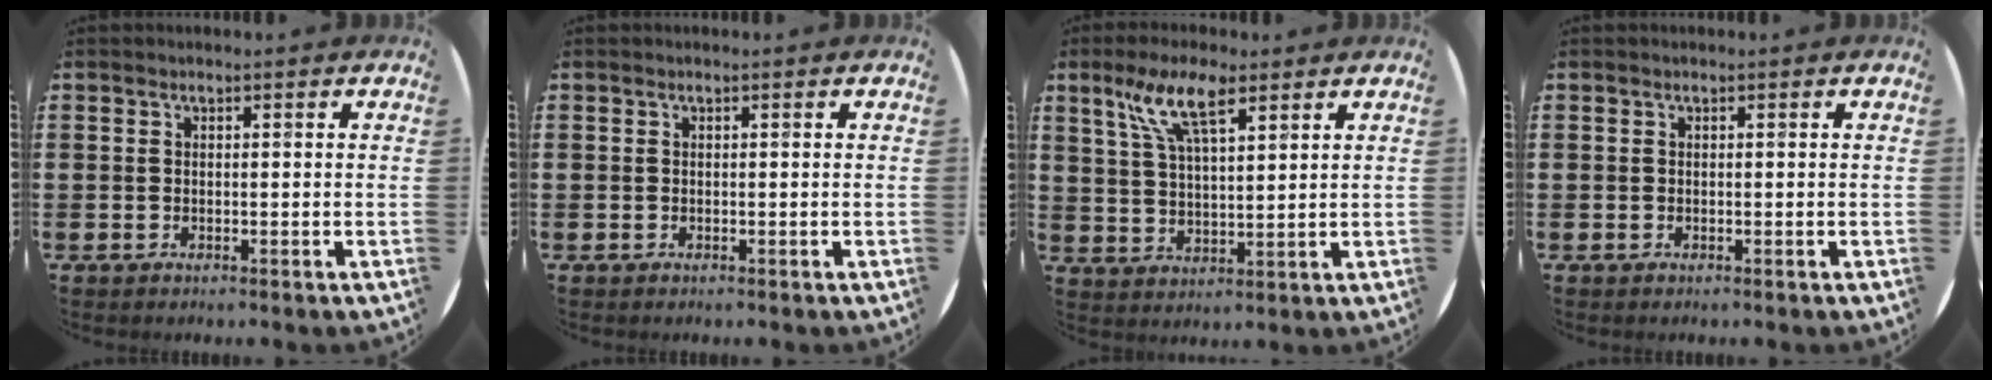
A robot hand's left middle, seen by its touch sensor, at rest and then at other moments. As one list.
[{"total": 0.0}, {"total": 8.1, "force": [5.3, 2.4, 5.6], "torque": [-0.116, -0.003, 0.091]}, {"total": 0.0}]